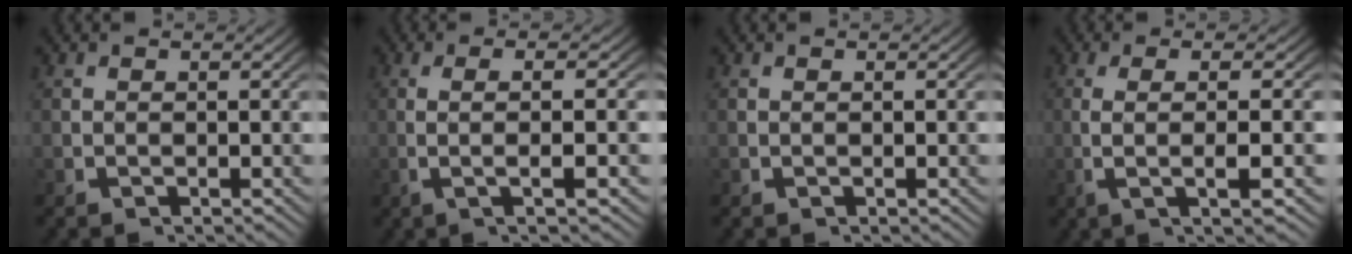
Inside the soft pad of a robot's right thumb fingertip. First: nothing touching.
{"total": 4.9, "force": [-0.2, 0.6, 4.9], "torque": [-0.095, 0.006, -0.004]}
{"total": 0.5, "force": [0.2, -0.5, 0.0], "torque": [0.002, -0.002, 0.007]}
{"total": 6.0, "force": [-0.3, 1.2, 5.8], "torque": [-0.115, 0.001, 0.000]}